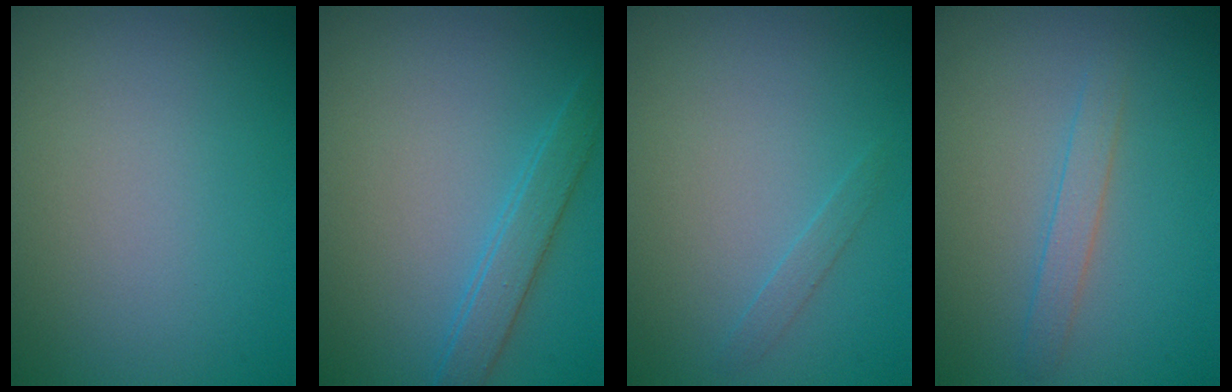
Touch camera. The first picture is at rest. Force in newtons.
{"total": 2.2, "press": 2.2, "slide": 0.1}
{"total": 0.7, "press": 0.7, "slide": 0.0}
{"total": 1.6, "press": 1.6, "slide": 0.1}